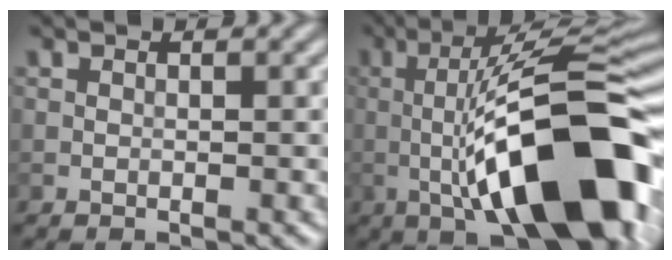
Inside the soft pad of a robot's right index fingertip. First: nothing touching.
{"total": 13.9, "force": [-3.2, 4.1, 12.9], "torque": [-0.200, 0.018, -0.054]}